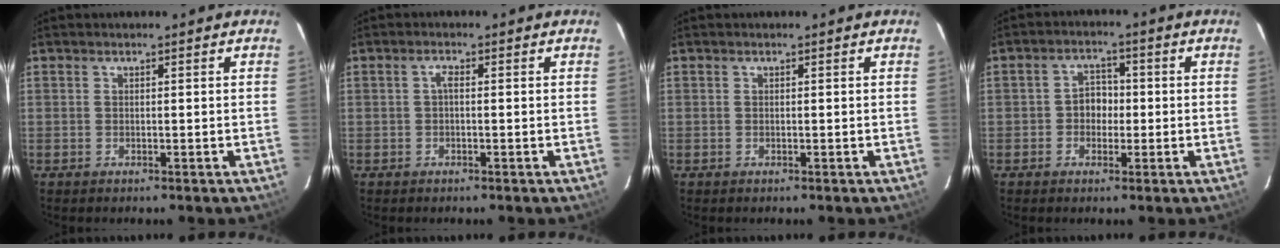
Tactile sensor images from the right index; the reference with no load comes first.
{"total": 1.2, "force": [-0.1, 0.5, 1.1], "torque": [-0.021, 0.008, -0.005]}
{"total": 0.0}
{"total": 3.7, "force": [-0.5, 2.8, 2.4], "torque": [-0.042, 0.013, -0.008]}